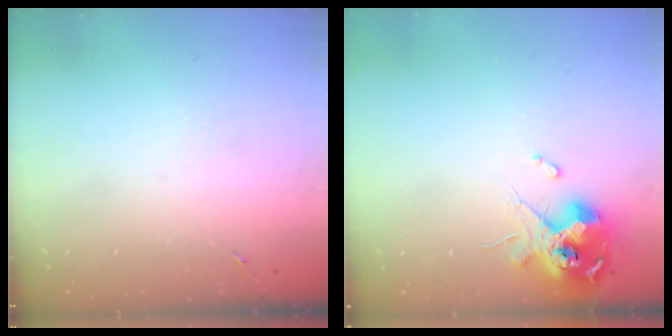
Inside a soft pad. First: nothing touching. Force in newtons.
{"total": 13.2, "press": 13.1, "slide": 1.8}